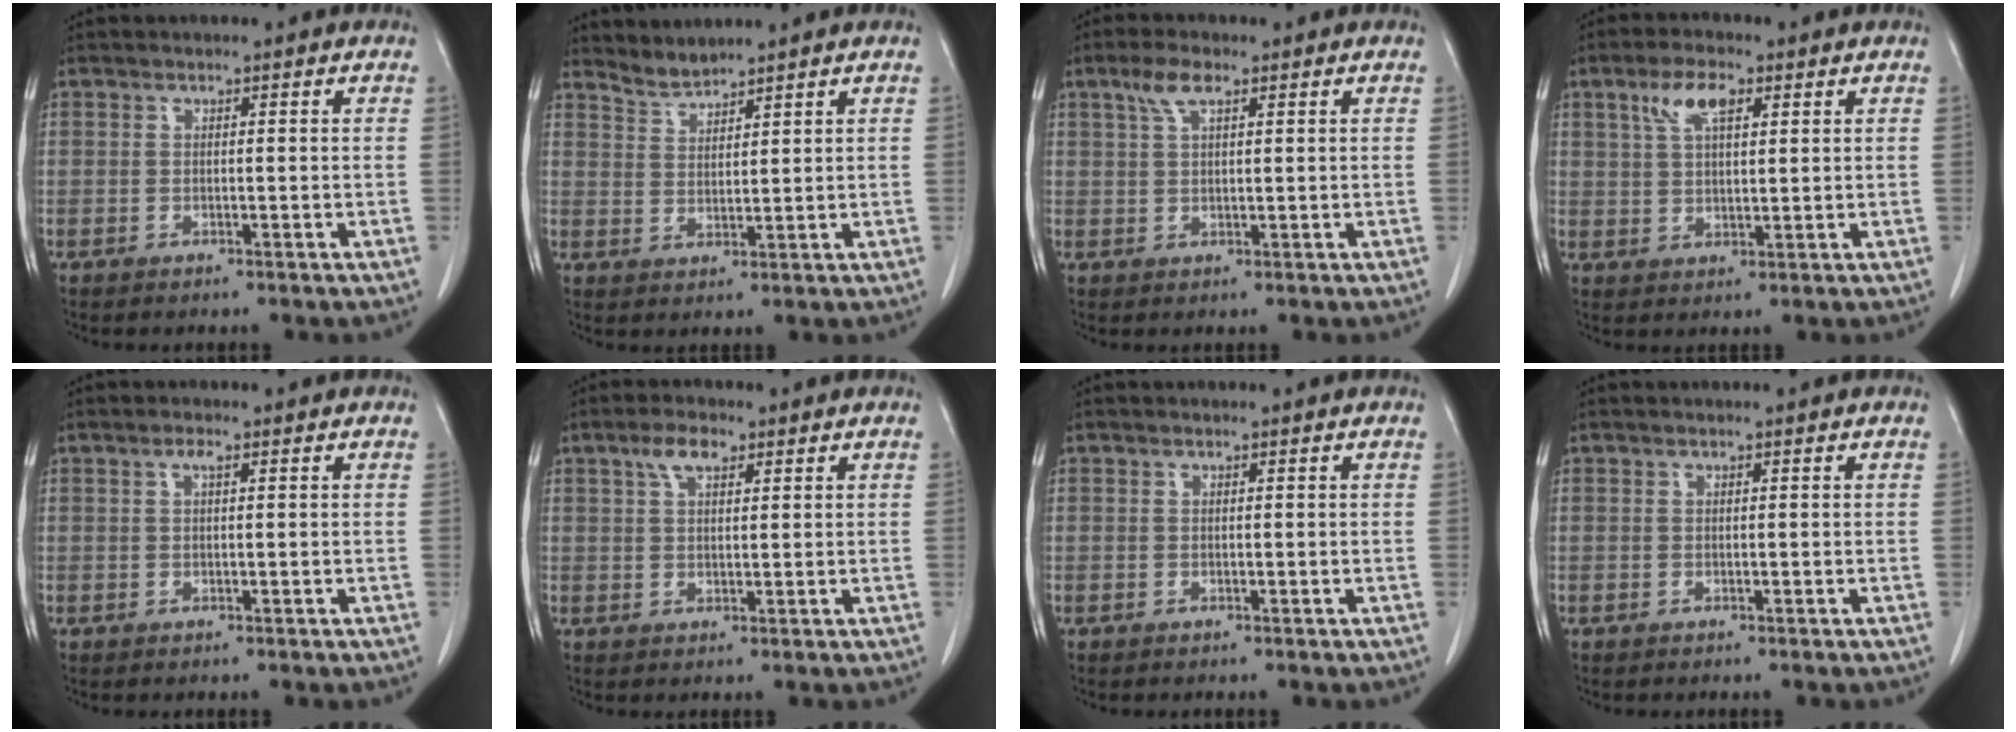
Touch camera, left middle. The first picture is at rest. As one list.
[{"total": 5.0, "force": [5.0, 0.1, -0.4], "torque": [0.000, 0.001, 0.107]}, {"total": 3.6, "force": [2.2, 1.1, 2.7], "torque": [-0.063, 0.009, 0.046]}, {"total": 5.8, "force": [2.9, 2.2, 4.5], "torque": [-0.093, 0.011, 0.057]}, {"total": 1.1, "force": [0.5, 0.2, 1.0], "torque": [-0.019, 0.001, 0.008]}, {"total": 3.8, "force": [2.2, 1.5, 2.7], "torque": [-0.058, 0.010, 0.045]}, {"total": 0.0}, {"total": 0.0}]